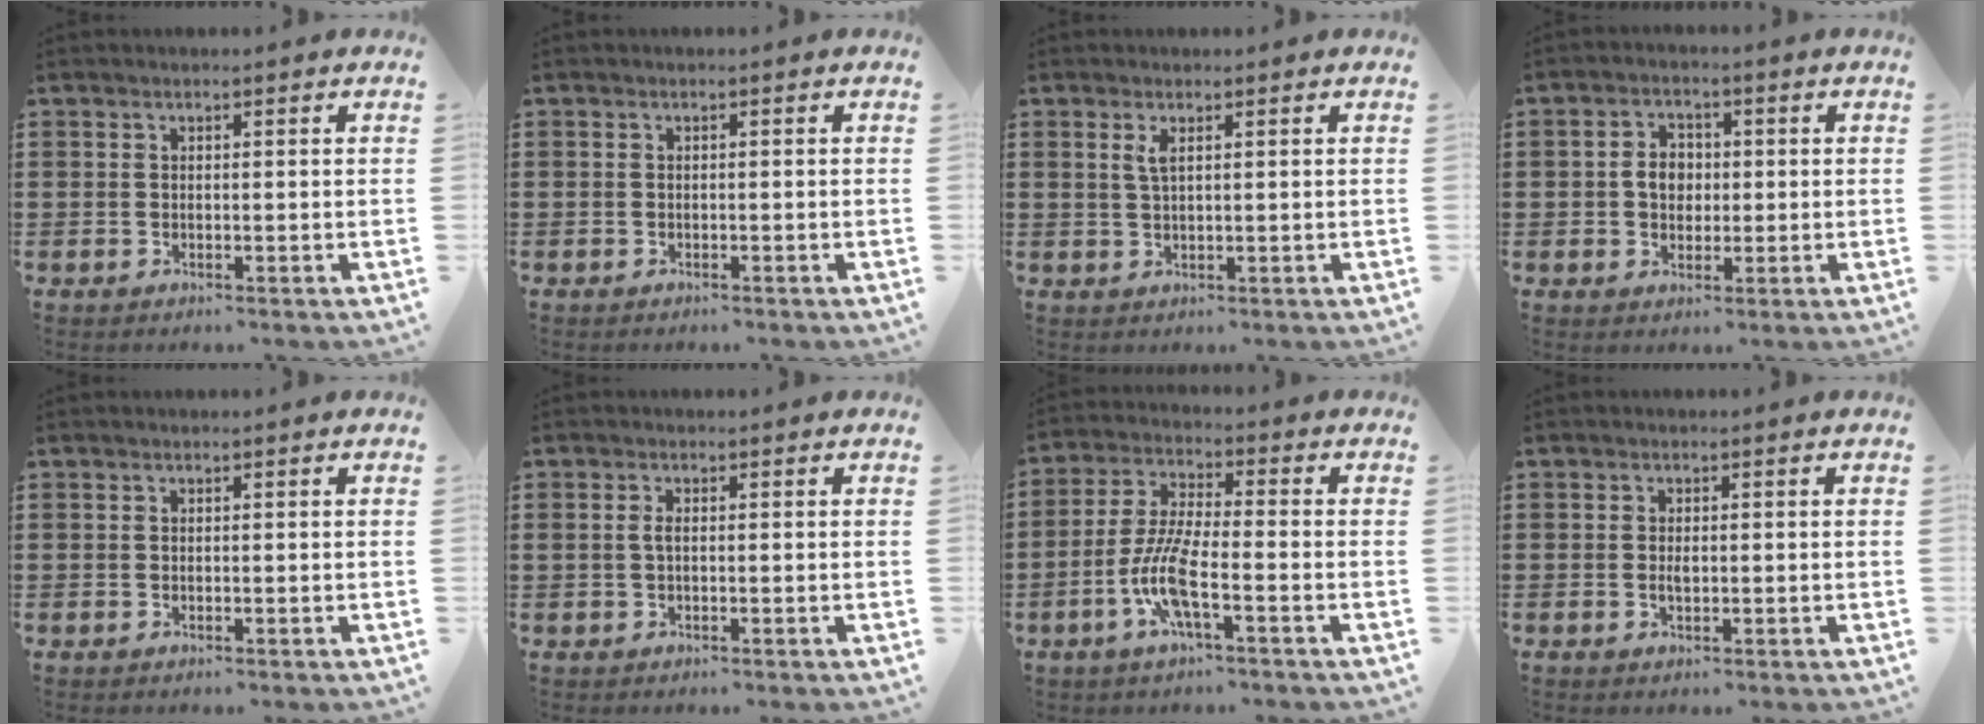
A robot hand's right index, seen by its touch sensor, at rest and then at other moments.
{"total": 0.5, "force": [-0.5, 0.2, 0.0], "torque": [-0.002, 0.002, -0.011]}
{"total": 1.9, "force": [0.8, 0.5, 1.7], "torque": [-0.035, 0.003, 0.013]}
{"total": 3.8, "force": [-0.1, 3.0, 2.4], "torque": [-0.053, 0.012, -0.005]}
{"total": 0.0}
{"total": 1.4, "force": [-0.1, 0.5, 1.3], "torque": [-0.040, -0.005, -0.008]}
{"total": 8.3, "force": [-3.5, 1.7, 7.4], "torque": [-0.169, -0.014, -0.072]}
{"total": 1.3, "force": [-0.2, 0.6, 1.1], "torque": [-0.022, 0.001, -0.004]}